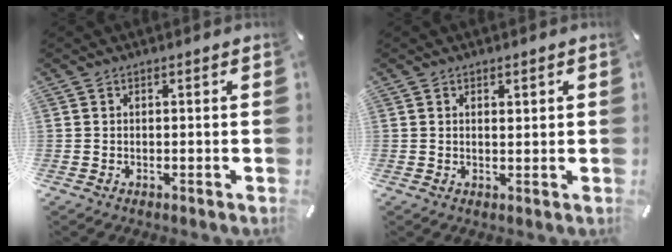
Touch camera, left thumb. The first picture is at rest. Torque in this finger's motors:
{"motor_torque": [-0.20, -0.62, -0.08, 0.03, 0.07]}